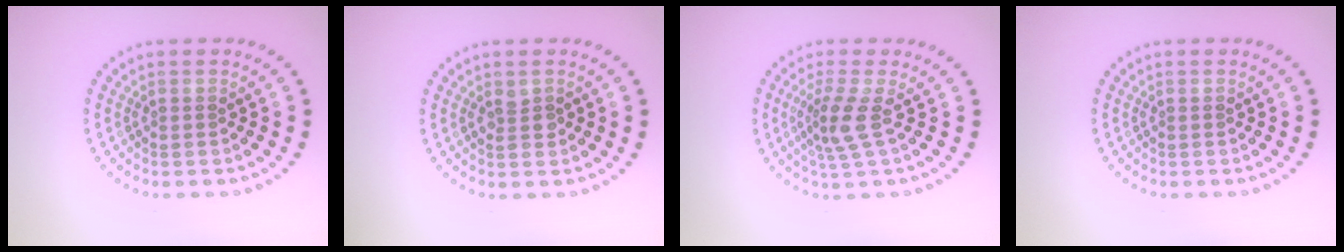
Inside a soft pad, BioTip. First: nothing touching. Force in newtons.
{"total": 1.1, "press": 1.1, "slide": 0.2}
{"total": 2.9, "press": 2.1, "slide": 1.9}
{"total": 0.0}